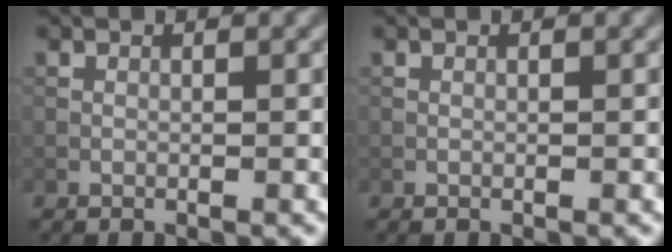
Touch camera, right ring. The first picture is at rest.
{"total": 0.0}